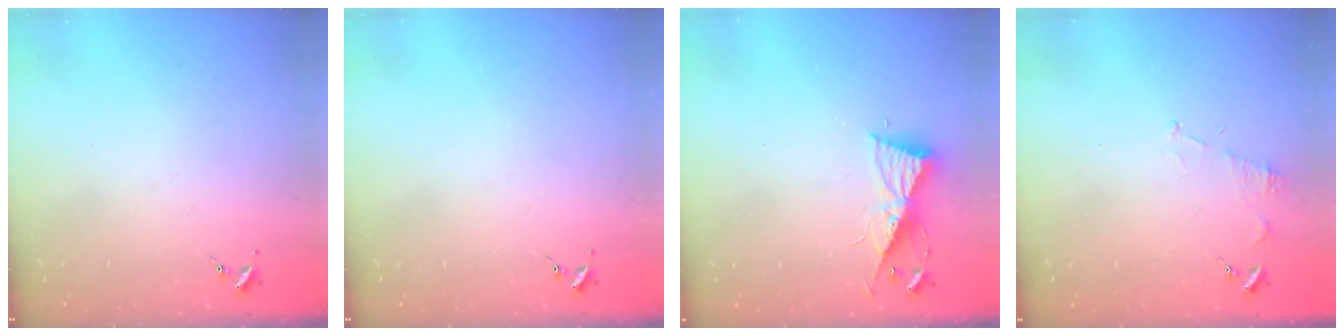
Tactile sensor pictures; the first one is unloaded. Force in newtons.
{"total": 0.0}
{"total": 9.2, "press": 9.2, "slide": 0.8}
{"total": 6.4, "press": 6.4, "slide": 0.5}